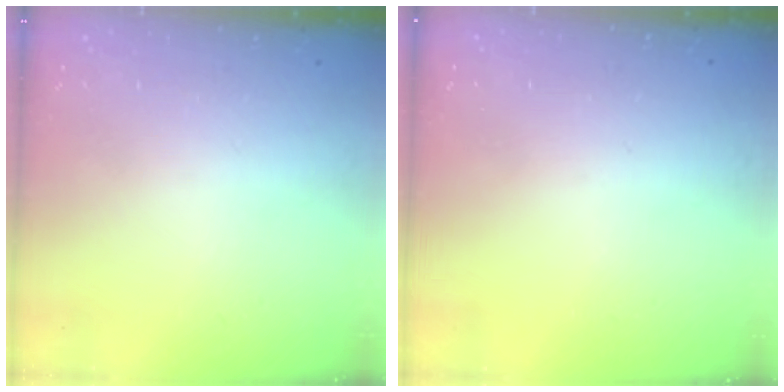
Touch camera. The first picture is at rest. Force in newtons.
{"total": 2.8, "press": 2.8, "slide": 0.1}